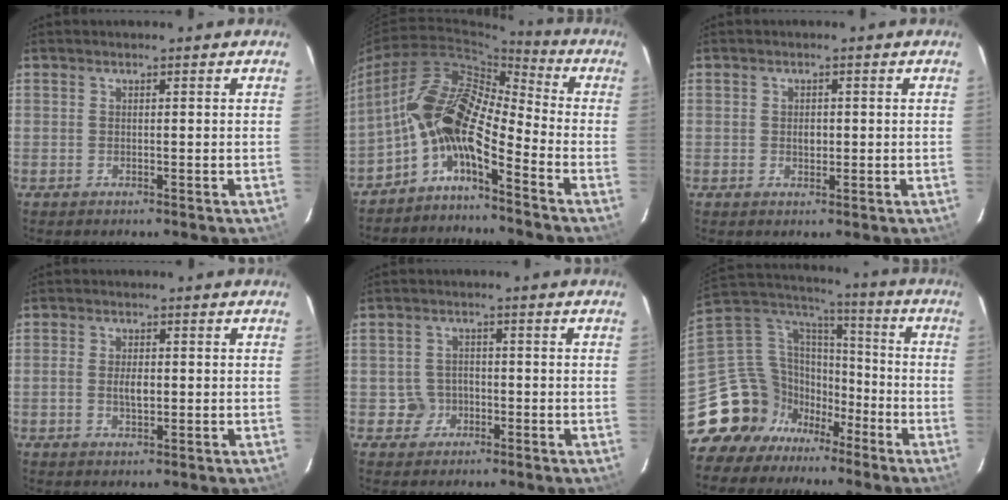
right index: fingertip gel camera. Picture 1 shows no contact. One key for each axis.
{"total": 11.5, "fx": -5.0, "fy": 4.4, "fz": 9.3, "tx": -0.159, "ty": 0.019, "tz": -0.114}
{"total": 1.7, "fx": -0.1, "fy": 1.2, "fz": 1.2, "tx": -0.020, "ty": 0.003, "tz": -0.003}
{"total": 3.2, "fx": -0.4, "fy": 1.5, "fz": 2.8, "tx": -0.055, "ty": 0.001, "tz": -0.008}
{"total": 3.4, "fx": -1.4, "fy": 3.1, "fz": 0.3, "tx": -0.011, "ty": 0.012, "tz": -0.020}
{"total": 16.4, "fx": -10.8, "fy": 11.6, "fz": 4.1, "tx": -0.106, "ty": 0.046, "tz": -0.191}